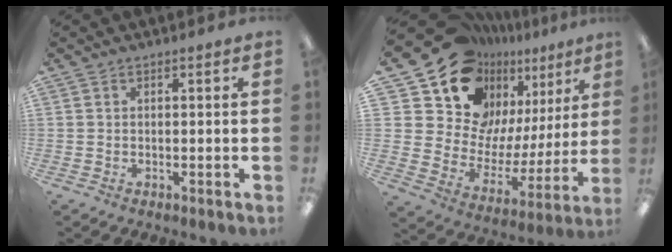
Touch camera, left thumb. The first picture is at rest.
{"total": 18.6, "force": [14.8, 9.9, 5.4], "torque": [-0.111, -0.127, 0.276]}